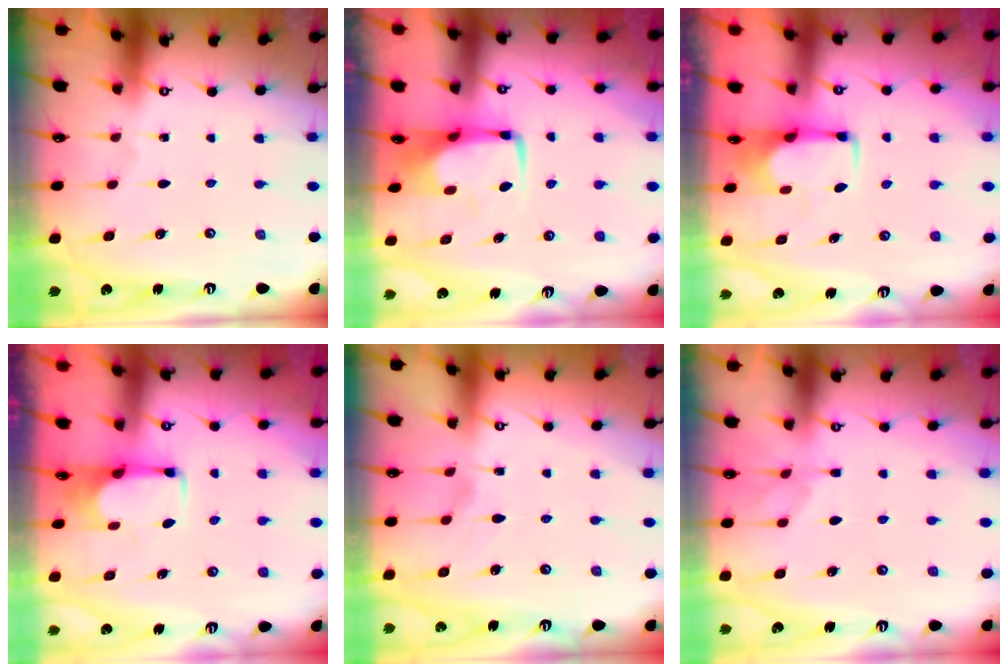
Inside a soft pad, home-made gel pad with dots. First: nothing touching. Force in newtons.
{"total": 0.9, "press": 0.7, "slide": 0.4}
{"total": 1.6, "press": 1.5, "slide": 0.6}
{"total": 1.8, "press": 1.6, "slide": 0.8}
{"total": 0.9, "press": 0.2, "slide": 0.9}
{"total": 1.2, "press": 0.5, "slide": 1.1}